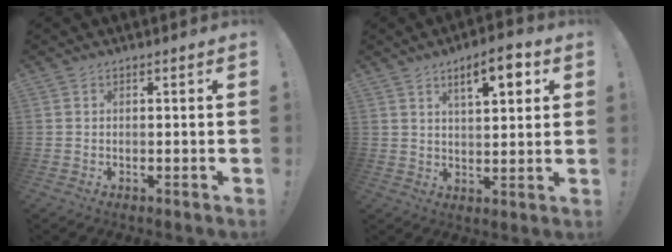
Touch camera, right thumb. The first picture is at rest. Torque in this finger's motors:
{"motor_torque": [0.89, 0.94, 0.15, 0.08, 0.00]}